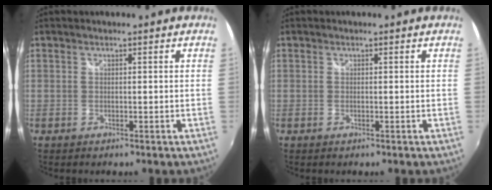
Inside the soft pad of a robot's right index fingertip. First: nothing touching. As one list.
[{"total": 0.0}]